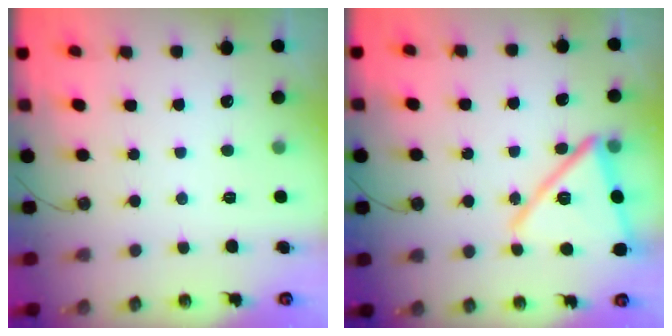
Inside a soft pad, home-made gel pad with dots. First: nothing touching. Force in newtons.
{"total": 17.9, "press": 17.9, "slide": 1.4}